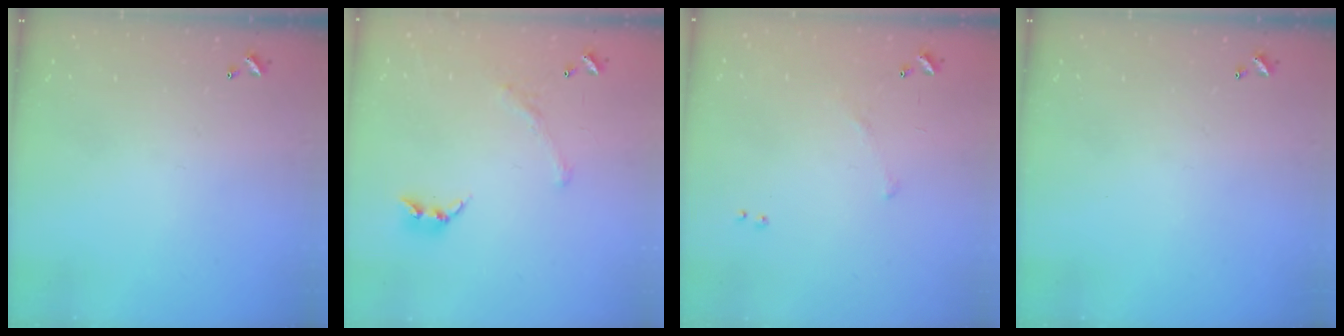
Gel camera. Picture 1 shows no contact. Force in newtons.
{"total": 1.6, "press": 1.1, "slide": 1.1}
{"total": 7.9, "press": 7.9, "slide": 0.7}
{"total": 0.0}